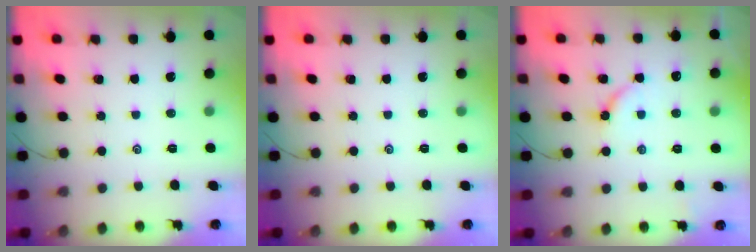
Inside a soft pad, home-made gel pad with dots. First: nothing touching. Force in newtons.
{"total": 0.0}
{"total": 5.0, "press": 5.0, "slide": 0.6}